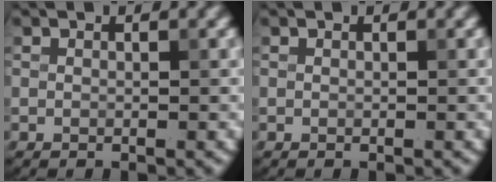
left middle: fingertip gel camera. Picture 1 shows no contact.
{"total": 0.0}